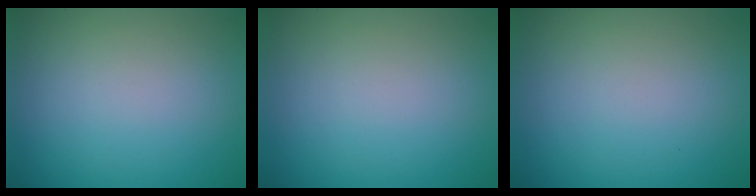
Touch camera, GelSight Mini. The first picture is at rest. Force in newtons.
{"total": 0.0}
{"total": 0.0}